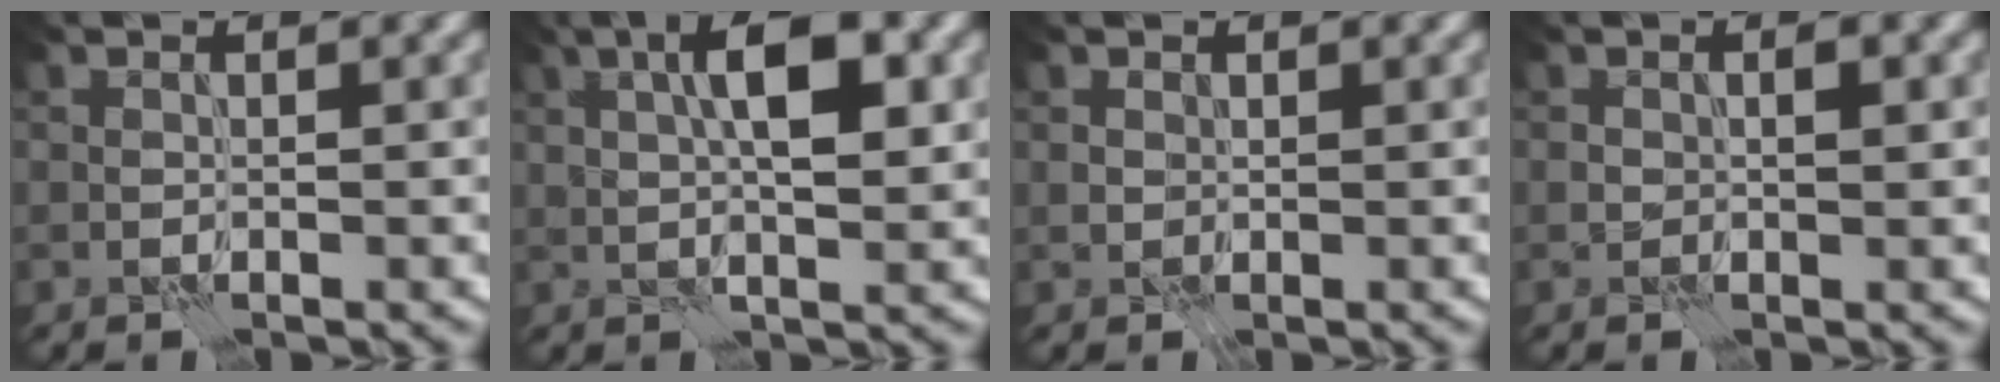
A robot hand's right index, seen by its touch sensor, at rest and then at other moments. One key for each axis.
{"total": 6.2, "fx": 1.5, "fy": 2.0, "fz": 5.6, "tx": -0.091, "ty": 0.010, "tz": 0.024}
{"total": 0.9, "fx": 0.3, "fy": 0.8, "fz": 0.3, "tx": -0.008, "ty": 0.000, "tz": 0.007}
{"total": 1.6, "fx": 0.0, "fy": 0.7, "fz": 1.4, "tx": -0.024, "ty": 0.001, "tz": 0.001}